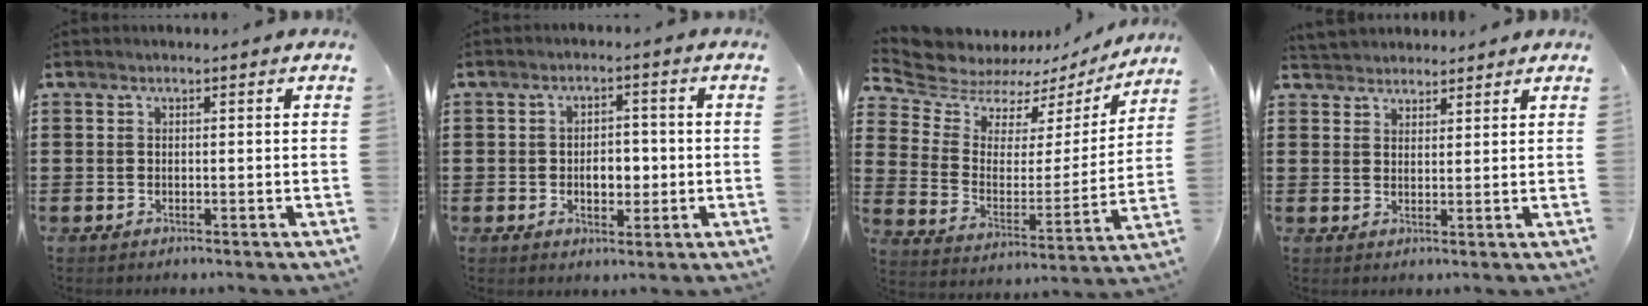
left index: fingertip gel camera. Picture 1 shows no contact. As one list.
[{"total": 4.4, "force": [-0.7, 2.7, 3.4], "torque": [-0.052, 0.001, -0.021]}, {"total": 7.0, "force": [6.3, 2.9, 0.9], "torque": [-0.061, -0.042, 0.112]}, {"total": 2.7, "force": [2.5, 0.9, -0.5], "torque": [0.000, 0.000, 0.048]}]